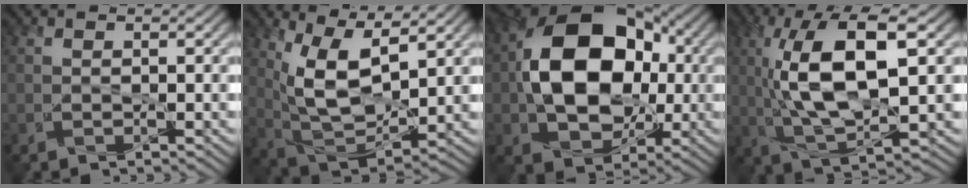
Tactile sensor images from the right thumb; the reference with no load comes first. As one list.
[{"total": 9.5, "force": [4.6, 4.1, 7.2], "torque": [-0.165, -0.006, 0.097]}, {"total": 15.6, "force": [0.6, 11.2, 10.8], "torque": [-0.182, 0.014, 0.012]}, {"total": 12.1, "force": [1.7, 4.4, 11.1], "torque": [-0.222, 0.004, 0.035]}]